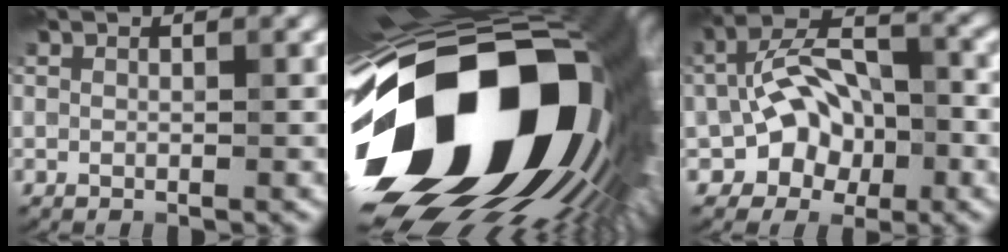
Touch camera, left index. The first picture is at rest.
{"total": 22.4, "force": [-3.5, 13.6, 17.5], "torque": [-0.329, -0.079, -0.045]}
{"total": 7.1, "force": [-2.2, 4.7, 4.8], "torque": [-0.077, 0.016, -0.045]}